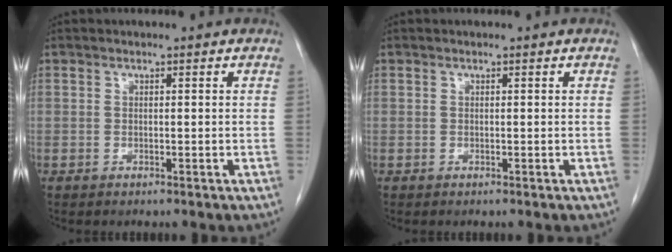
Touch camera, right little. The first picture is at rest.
{"total": 0.0}